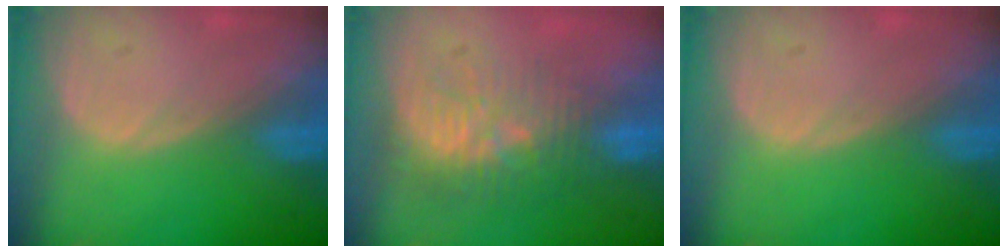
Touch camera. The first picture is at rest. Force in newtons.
{"total": 9.2, "press": 8.6, "slide": 3.1}
{"total": 0.0}